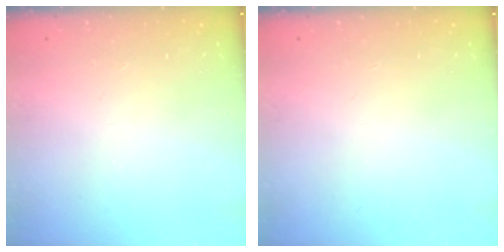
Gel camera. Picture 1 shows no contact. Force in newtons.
{"total": 0.0}